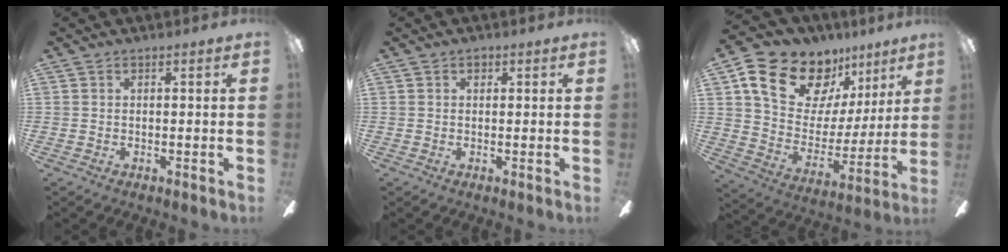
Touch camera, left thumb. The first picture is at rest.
{"total": 0.9, "force": [0.4, 0.7, 0.4], "torque": [-0.001, -0.001, 0.005]}
{"total": 21.3, "force": [13.3, 13.2, 10.2], "torque": [-0.176, -0.070, 0.248]}